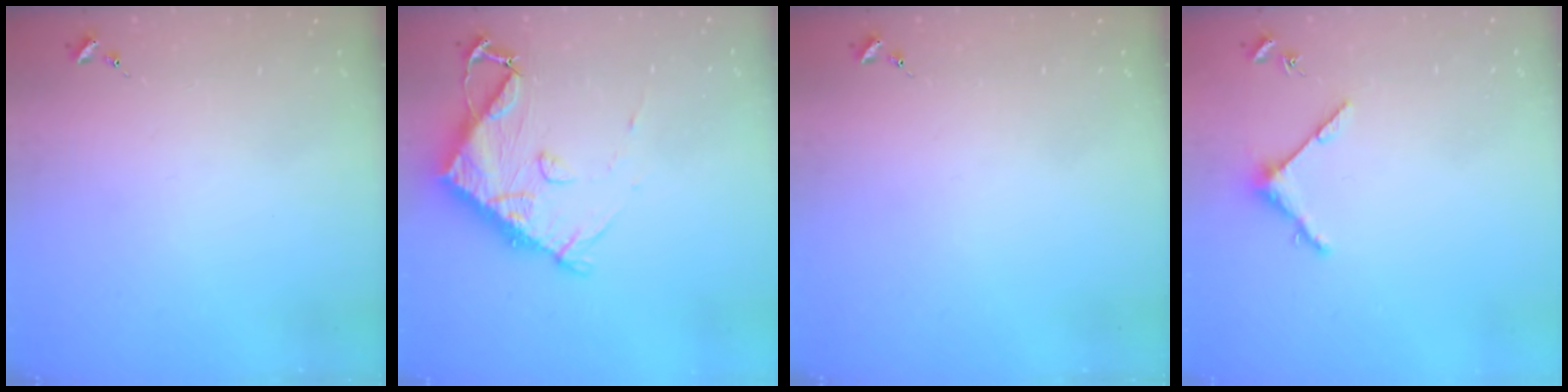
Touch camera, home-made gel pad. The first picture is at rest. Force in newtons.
{"total": 10.9, "press": 10.8, "slide": 1.4}
{"total": 0.0}
{"total": 4.8, "press": 4.8, "slide": 0.6}